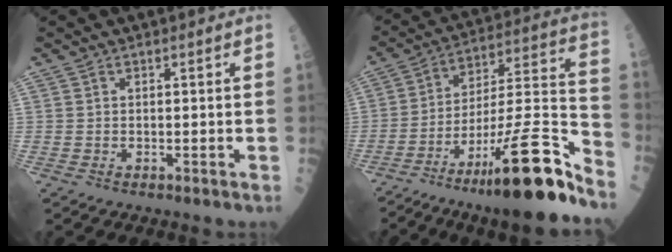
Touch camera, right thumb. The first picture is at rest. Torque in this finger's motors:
{"motor_torque": [3.28, 1.73, 1.81, -0.98, 0.47]}